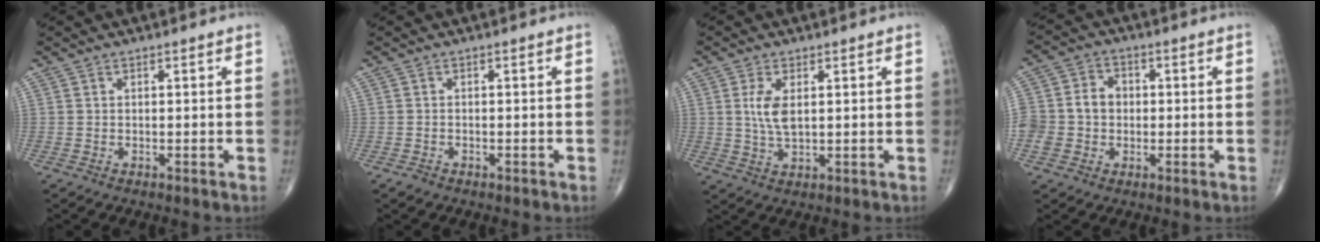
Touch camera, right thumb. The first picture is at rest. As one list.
[{"total": 1.1, "force": [-0.8, 0.7, 0.4], "torque": [-0.009, 0.001, -0.015]}, {"total": 5.1, "force": [1.1, 2.4, 4.4], "torque": [-0.092, -0.007, 0.024]}, {"total": 8.9, "force": [-0.7, 7.6, 4.5], "torque": [-0.073, 0.029, -0.015]}]